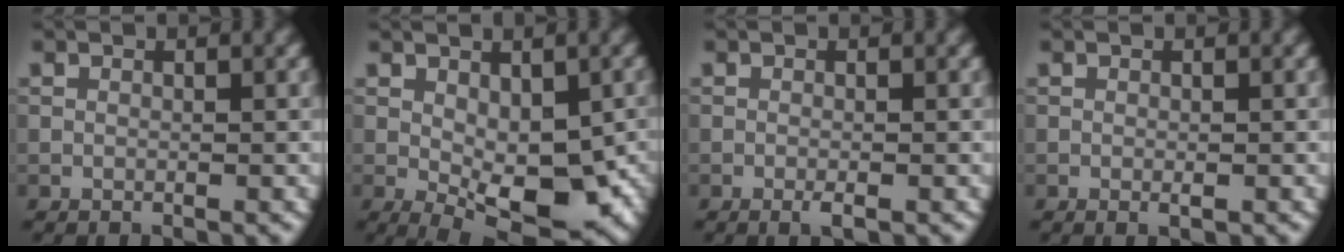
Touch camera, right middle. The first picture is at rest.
{"total": 8.1, "force": [-1.6, 3.7, 7.0], "torque": [-0.117, -0.015, -0.014]}
{"total": 0.9, "force": [-0.4, 0.1, 0.7], "torque": [-0.012, -0.004, -0.009]}
{"total": 0.6, "force": [-0.2, 0.1, 0.5], "torque": [-0.009, -0.003, -0.002]}